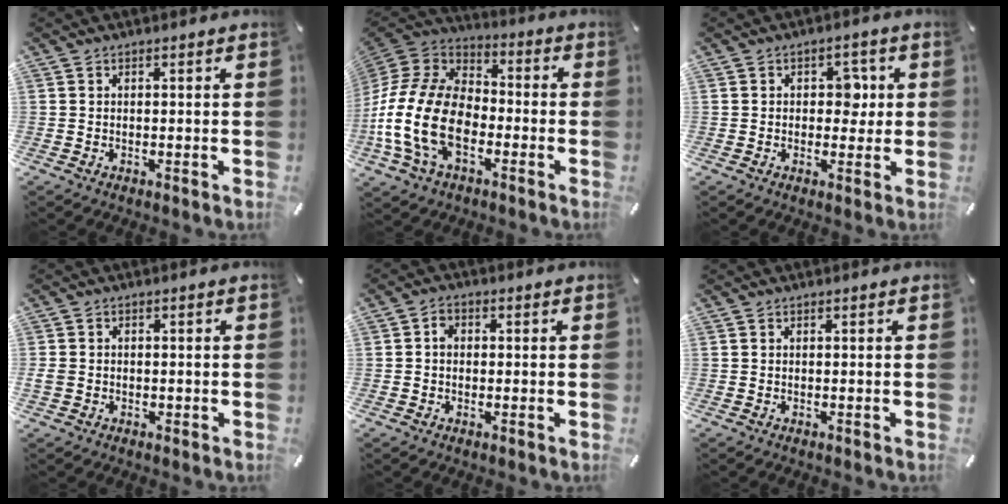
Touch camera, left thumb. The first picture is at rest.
{"total": 19.5, "force": [-7.3, 12.5, 13.1], "torque": [-0.285, 0.036, -0.130]}
{"total": 5.4, "force": [0.5, 3.8, 3.8], "torque": [-0.037, -0.004, -0.003]}
{"total": 2.3, "force": [-0.7, 2.0, 0.9], "torque": [-0.016, 0.004, -0.015]}
{"total": 2.4, "force": [-0.2, 1.9, 1.4], "torque": [-0.026, 0.008, -0.005]}
{"total": 0.0}